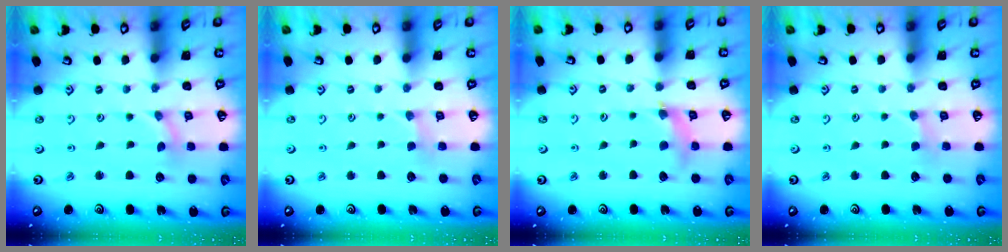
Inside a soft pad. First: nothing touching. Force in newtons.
{"total": 1.6, "press": 1.6, "slide": 0.4}
{"total": 7.8, "press": 7.7, "slide": 0.9}
{"total": 1.6, "press": 1.6, "slide": 0.4}